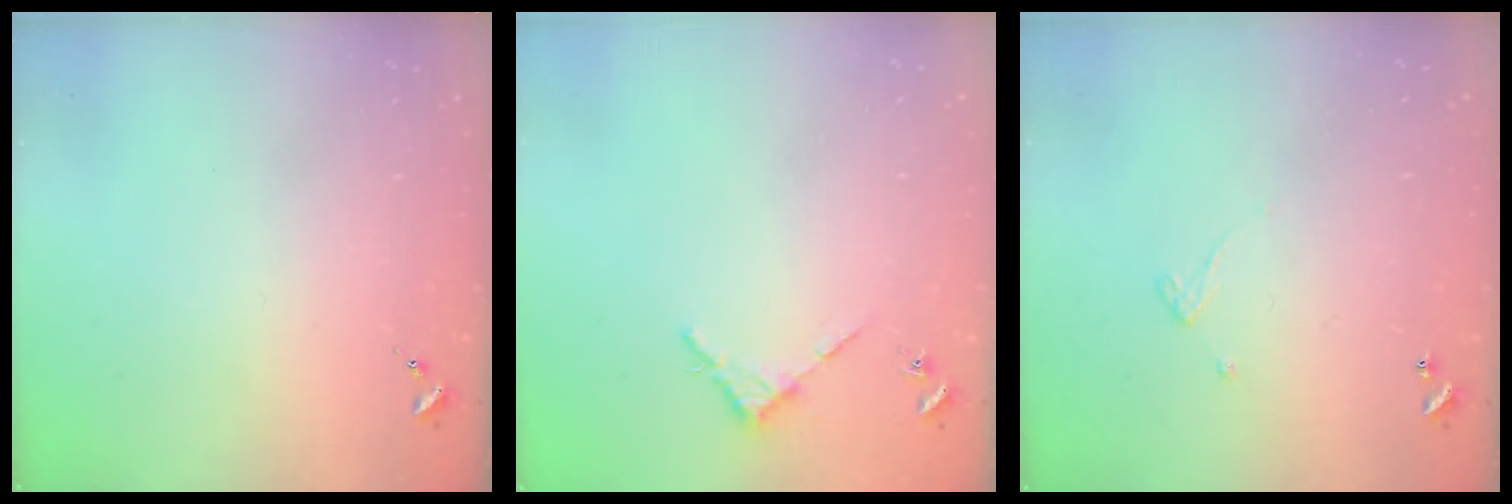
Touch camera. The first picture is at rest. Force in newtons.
{"total": 2.7, "press": 2.7, "slide": 0.3}
{"total": 3.4, "press": 3.4, "slide": 0.5}